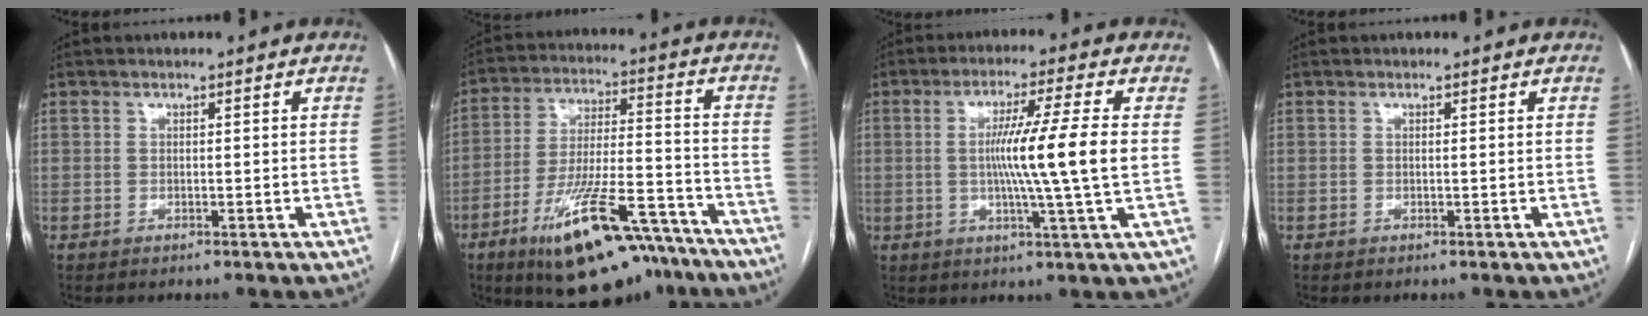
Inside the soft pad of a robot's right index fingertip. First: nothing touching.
{"total": 19.6, "force": [-13.1, 5.2, 13.7], "torque": [-0.211, 0.004, -0.212]}
{"total": 11.1, "force": [0.3, -1.7, 11.0], "torque": [-0.192, -0.007, 0.003]}
{"total": 0.0}